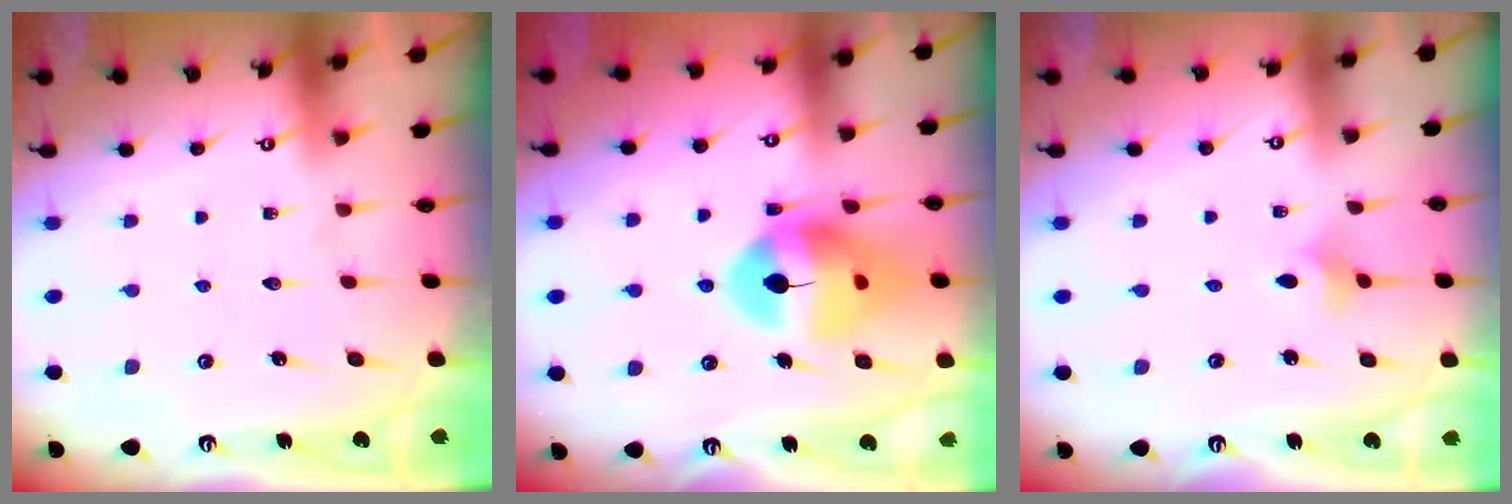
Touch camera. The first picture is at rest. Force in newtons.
{"total": 14.8, "press": 14.7, "slide": 1.7}
{"total": 2.0, "press": 2.0, "slide": 0.4}